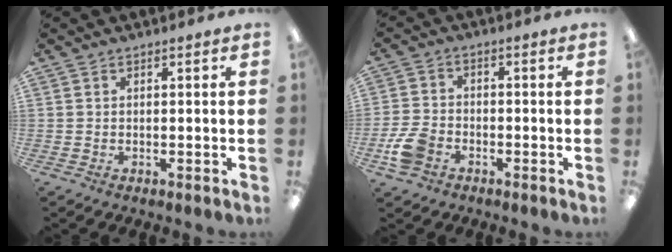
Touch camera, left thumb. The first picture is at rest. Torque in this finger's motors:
{"motor_torque": [-0.04, 0.09, -0.03, 0.04, 0.02]}